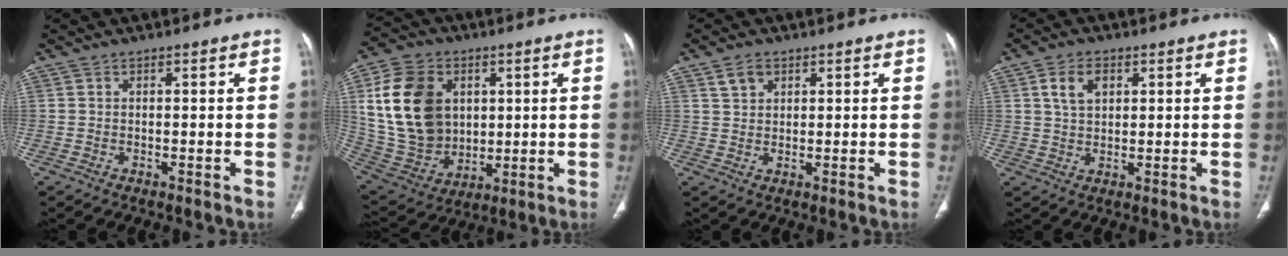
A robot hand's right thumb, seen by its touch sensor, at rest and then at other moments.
{"total": 20.9, "force": [4.6, 15.9, 12.7], "torque": [-0.227, -0.002, 0.103]}
{"total": 3.1, "force": [1.8, 2.1, 1.4], "torque": [-0.018, -0.007, 0.037]}
{"total": 5.4, "force": [2.1, 3.5, 3.6], "torque": [-0.056, -0.004, 0.040]}